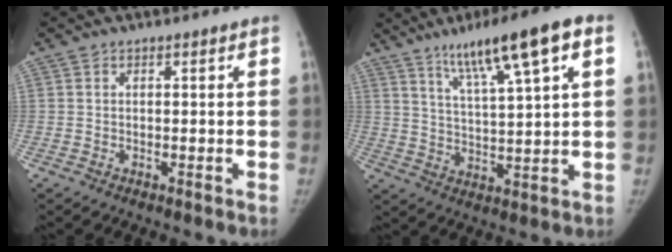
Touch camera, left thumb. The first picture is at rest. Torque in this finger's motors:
{"motor_torque": [0.17, 0.31, 0.30, -0.11, 0.10]}